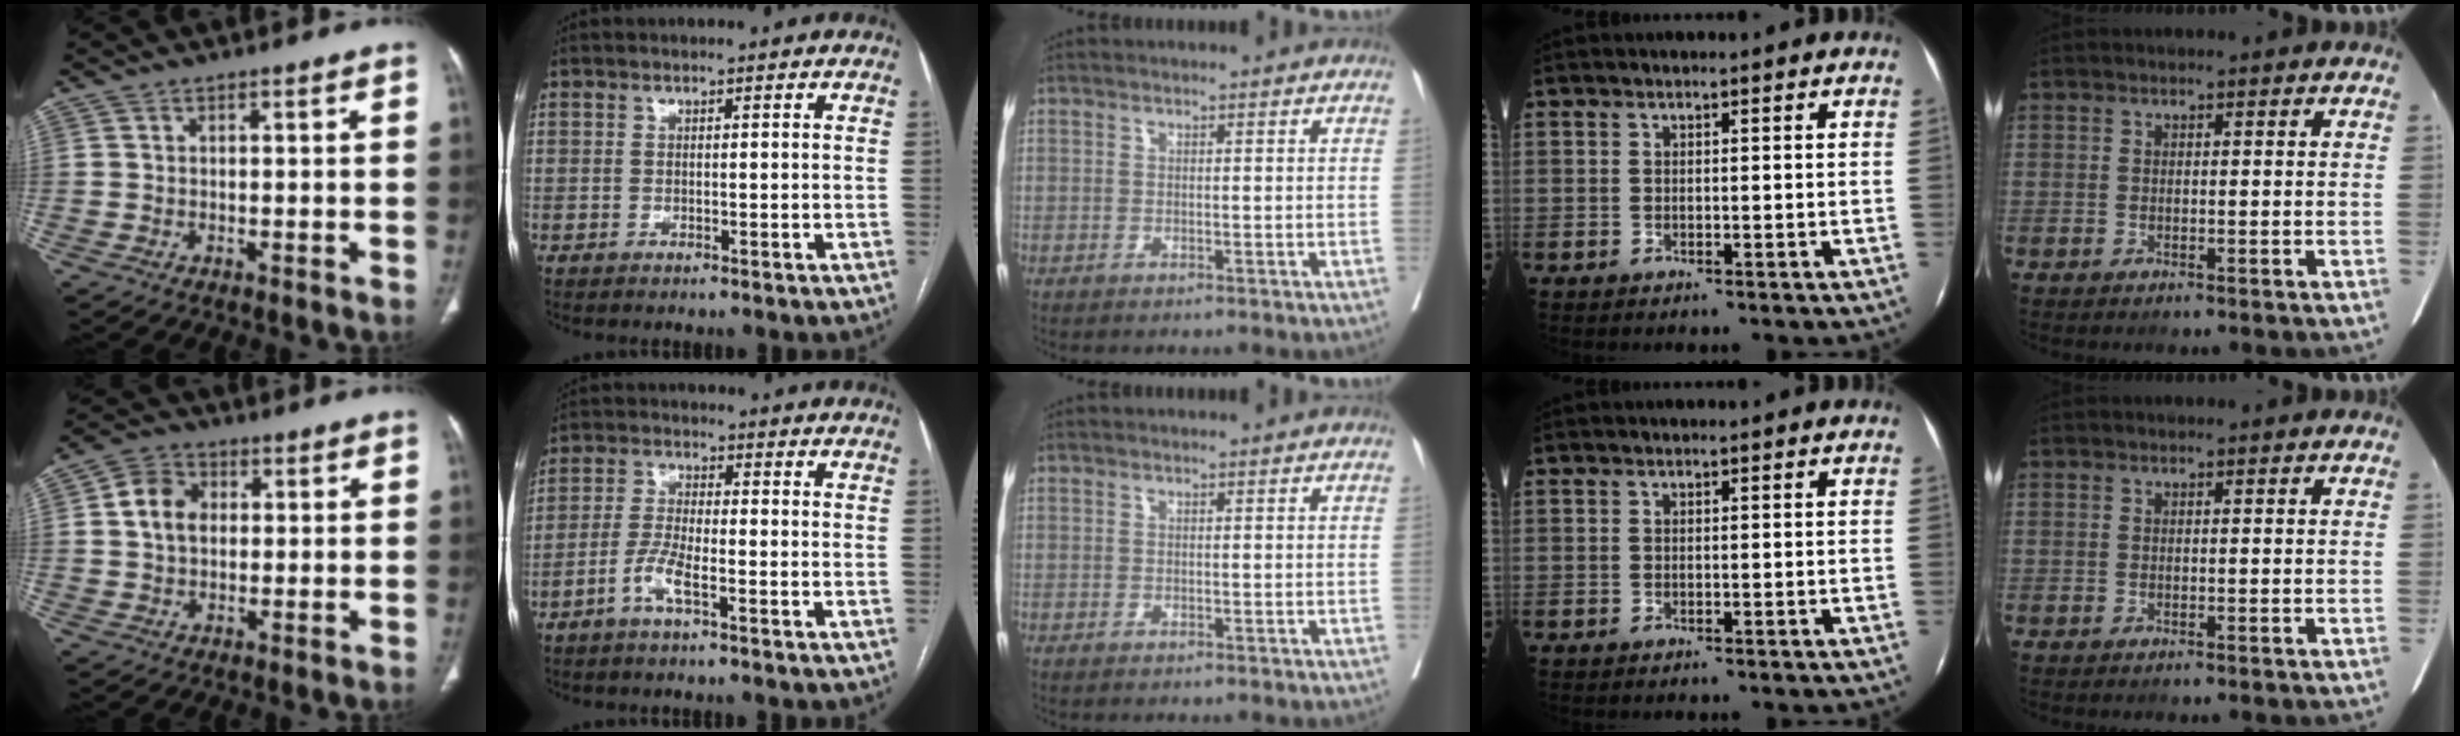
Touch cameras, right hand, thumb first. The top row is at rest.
{"thumb": {"total": 7.4, "force": [1.1, 5.7, 4.6], "torque": [-0.070, 0.010, 0.013]}, "index": {"total": 4.7, "force": [-2.6, 0.6, 3.9], "torque": [-0.086, 0.001, -0.054]}}